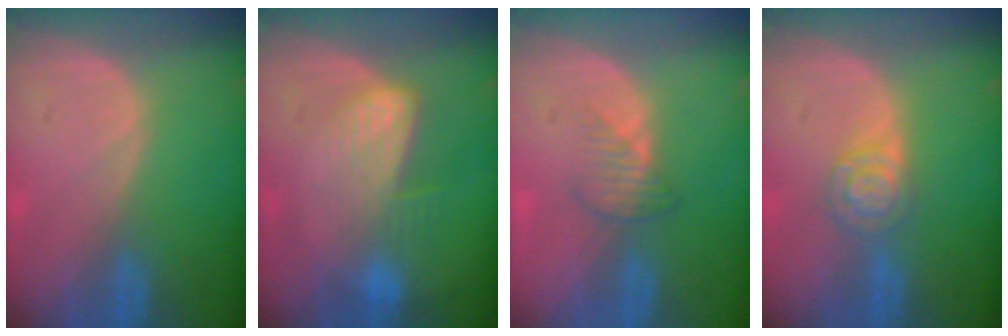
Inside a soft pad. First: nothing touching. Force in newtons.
{"total": 7.0, "press": 6.1, "slide": 3.5}
{"total": 2.8, "press": 2.7, "slide": 0.8}
{"total": 4.6, "press": 4.2, "slide": 1.9}